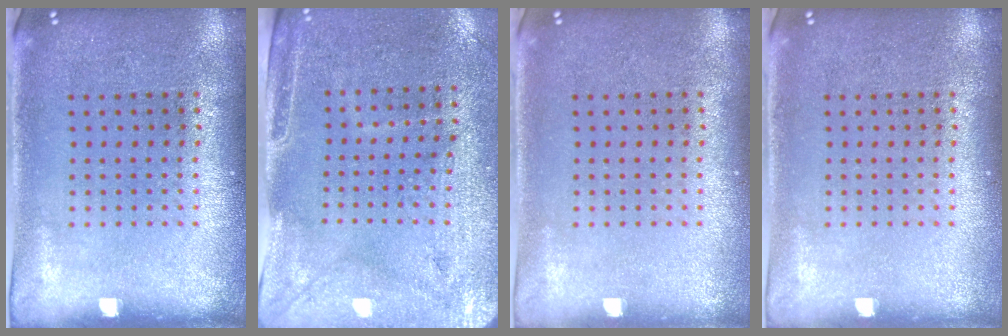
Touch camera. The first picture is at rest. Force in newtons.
{"total": 3.0, "press": 2.6, "slide": 1.5}
{"total": 0.0}
{"total": 0.0}